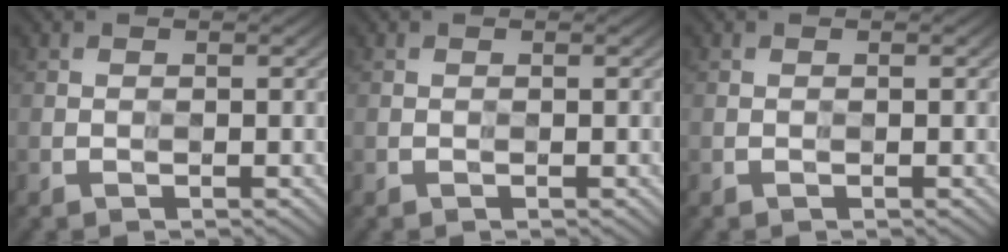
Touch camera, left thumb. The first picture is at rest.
{"total": 0.0}
{"total": 0.0}